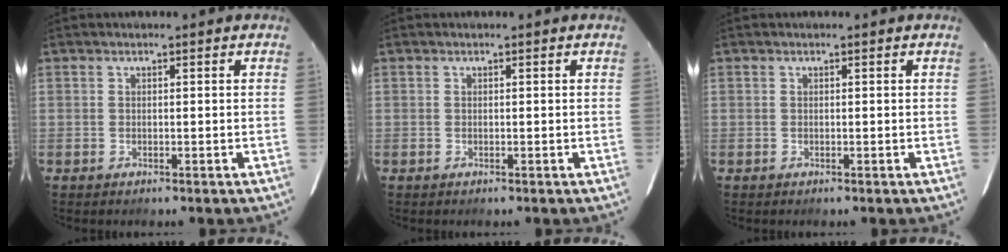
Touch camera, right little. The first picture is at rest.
{"total": 0.0}
{"total": 0.0}